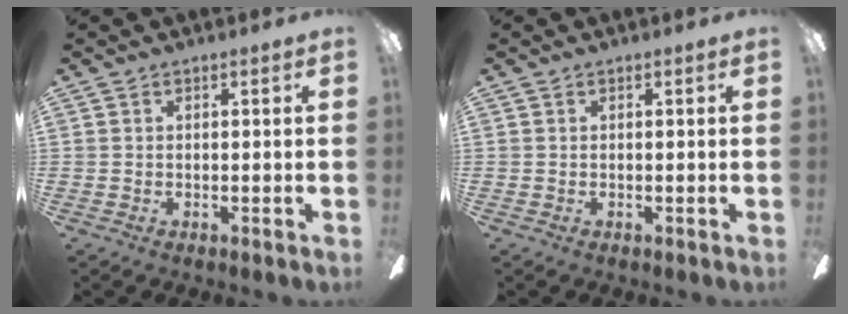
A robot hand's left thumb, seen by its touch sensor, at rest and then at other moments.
{"total": 0.0}